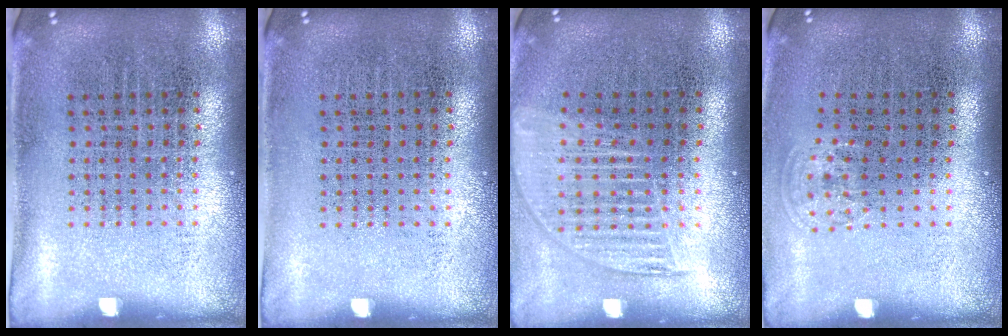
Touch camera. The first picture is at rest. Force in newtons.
{"total": 0.0}
{"total": 1.4, "press": 1.3, "slide": 0.5}
{"total": 0.8, "press": 0.6, "slide": 0.5}